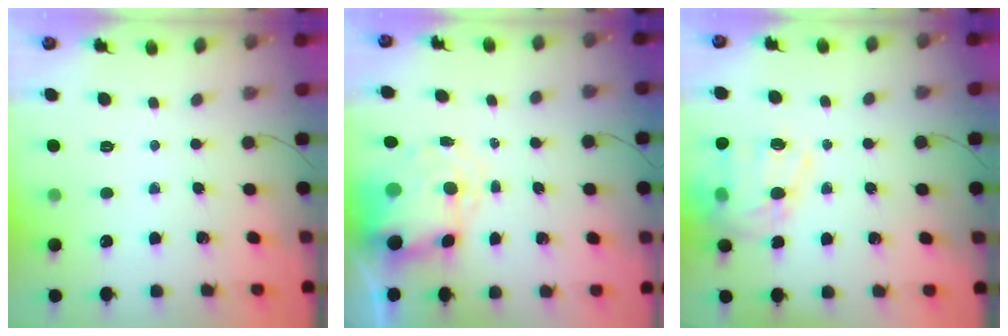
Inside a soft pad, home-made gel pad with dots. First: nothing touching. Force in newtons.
{"total": 7.3, "press": 7.0, "slide": 2.0}
{"total": 18.1, "press": 17.7, "slide": 3.9}